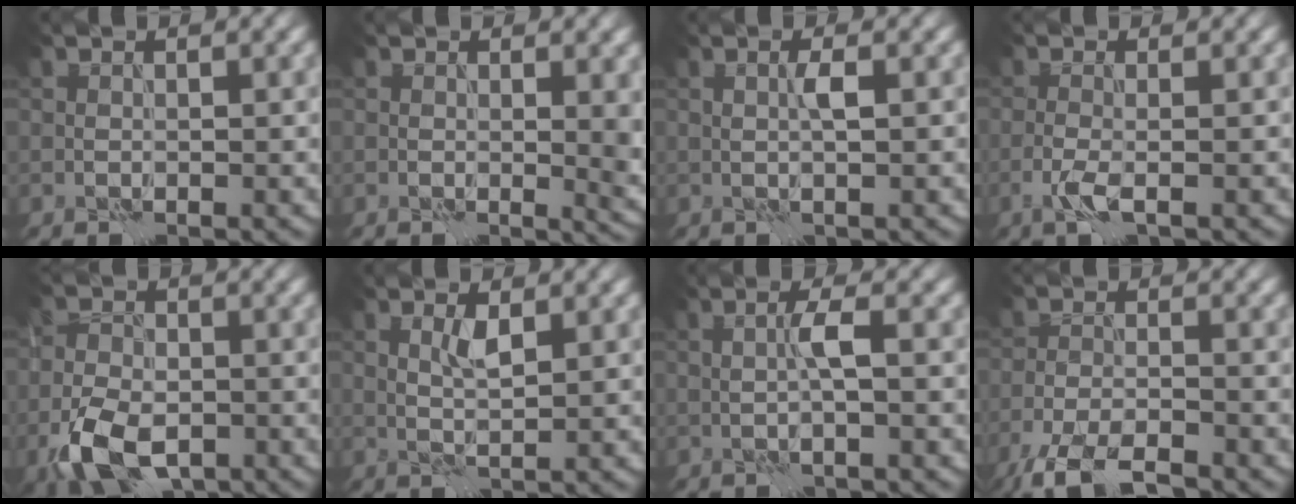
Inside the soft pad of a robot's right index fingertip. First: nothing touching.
{"total": 3.8, "force": [-0.1, 1.4, 3.6], "torque": [-0.036, -0.009, 0.003]}
{"total": 1.0, "force": [0.4, -0.6, 0.7], "torque": [-0.015, 0.001, 0.010]}
{"total": 1.7, "force": [-0.8, 0.0, 1.5], "torque": [-0.037, -0.001, -0.021]}
{"total": 7.3, "force": [-3.7, 4.0, 4.8], "torque": [-0.111, -0.016, -0.068]}
{"total": 1.4, "force": [0.9, -0.3, 1.0], "torque": [-0.025, -0.001, 0.020]}
{"total": 1.4, "force": [0.2, -0.6, 1.3], "torque": [-0.027, 0.004, 0.006]}
{"total": 6.0, "force": [-4.9, 1.1, 3.2], "torque": [-0.063, -0.010, -0.096]}